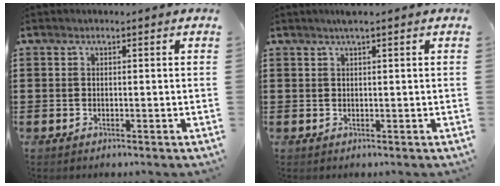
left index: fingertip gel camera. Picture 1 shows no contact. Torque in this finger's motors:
{"motor_torque": [0.67, -0.60, 0.23, 0.01]}